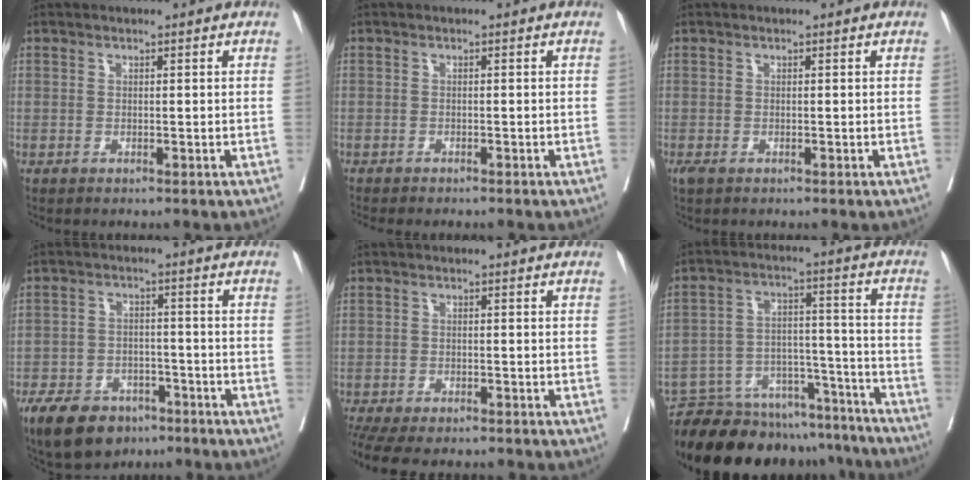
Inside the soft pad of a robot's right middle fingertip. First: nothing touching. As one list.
[{"total": 4.6, "force": [-4.1, 0.7, 2.0], "torque": [-0.025, -0.009, -0.057]}, {"total": 1.3, "force": [-0.8, 0.6, 0.8], "torque": [-0.018, -0.004, -0.010]}, {"total": 10.4, "force": [-7.1, 5.8, 4.8], "torque": [-0.091, -0.002, -0.117]}, {"total": 11.7, "force": [-10.0, 3.1, 5.2], "torque": [-0.107, -0.014, -0.138]}, {"total": 20.8, "force": [-19.2, 6.0, 5.3], "torque": [-0.089, 0.022, -0.275]}]